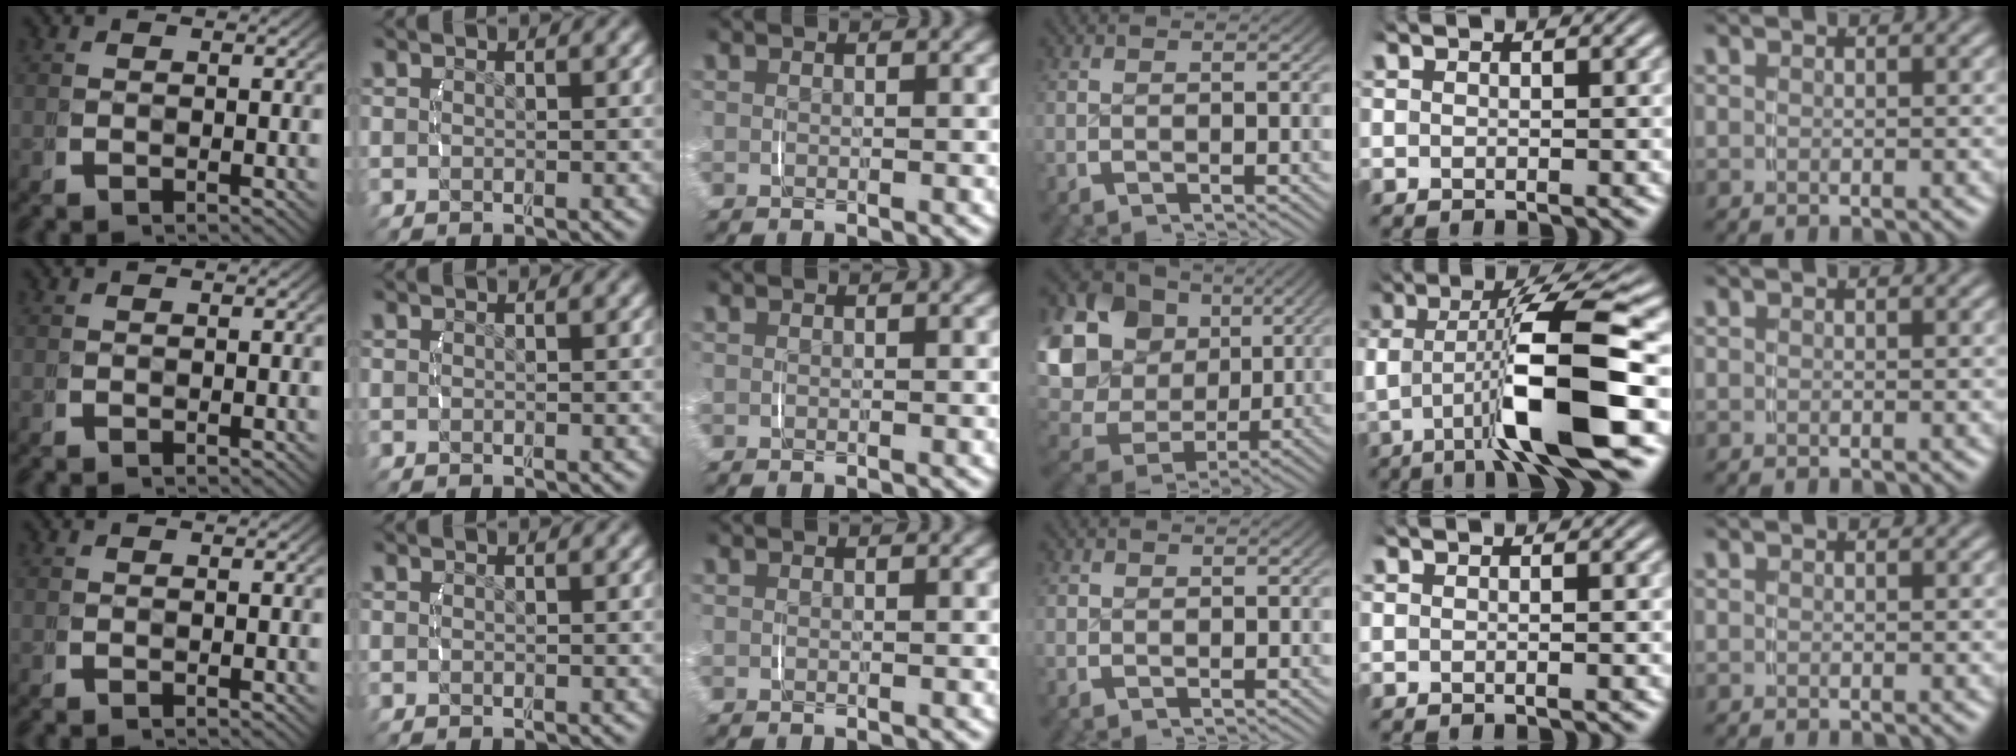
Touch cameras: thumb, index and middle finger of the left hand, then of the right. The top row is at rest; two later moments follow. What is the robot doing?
{"motion": "lift_and_place", "object": "jar lid"}